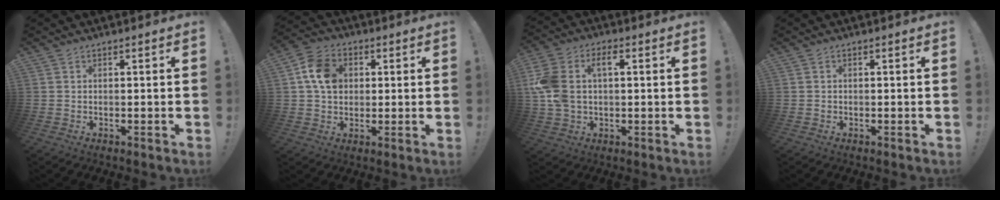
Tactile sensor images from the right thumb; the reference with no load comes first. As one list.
[{"total": 11.0, "force": [2.2, 8.8, 6.3], "torque": [-0.089, 0.012, 0.048]}, {"total": 11.0, "force": [1.7, 7.6, 7.8], "torque": [-0.181, 0.005, 0.029]}, {"total": 0.6, "force": [-0.3, 0.5, 0.1], "torque": [-0.005, 0.002, -0.005]}]